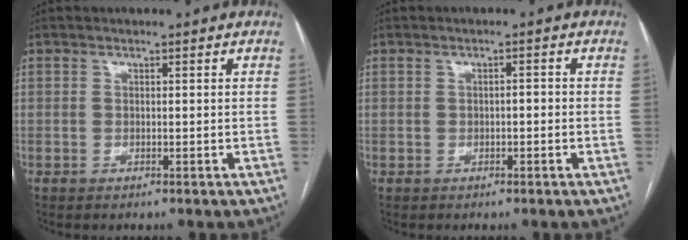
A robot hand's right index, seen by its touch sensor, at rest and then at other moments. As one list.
[{"total": 1.0, "force": [-0.2, 0.5, 0.9], "torque": [-0.014, 0.005, -0.002]}]